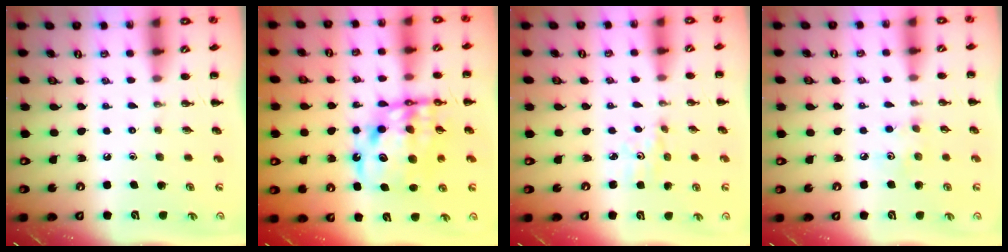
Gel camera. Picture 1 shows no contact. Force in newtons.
{"total": 14.5, "press": 14.1, "slide": 3.6}
{"total": 3.0, "press": 2.9, "slide": 0.9}
{"total": 3.3, "press": 3.2, "slide": 0.8}